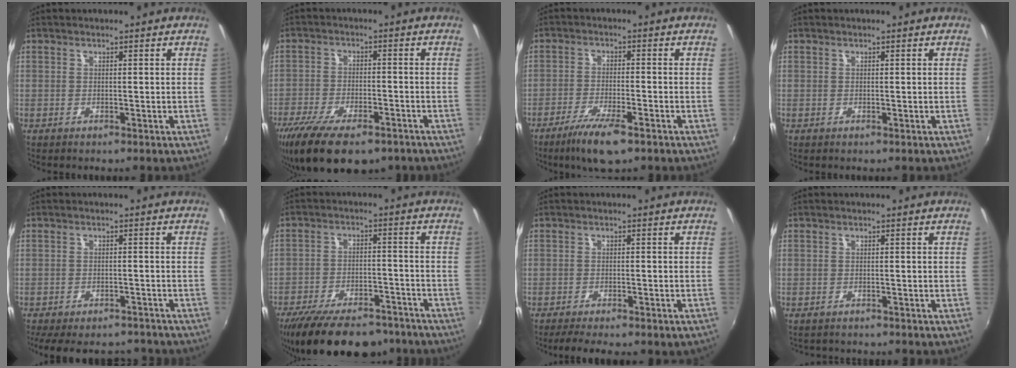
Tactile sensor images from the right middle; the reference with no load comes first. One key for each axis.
{"total": 17.1, "fx": -11.8, "fy": 6.6, "fz": 10.4, "tx": -0.217, "ty": -0.047, "tz": -0.183}
{"total": 8.3, "fx": -5.6, "fy": 1.8, "fz": 5.9, "tx": -0.136, "ty": -0.020, "tz": -0.101}
{"total": 0.0}
{"total": 14.7, "fx": -12.3, "fy": 5.4, "fz": 5.8, "tx": -0.129, "ty": -0.002, "tz": -0.160}
{"total": 21.3, "fx": -17.0, "fy": 8.0, "fz": 9.8, "tx": -0.197, "ty": -0.008, "tz": -0.240}
{"total": 6.5, "fx": -5.3, "fy": 0.8, "fz": 3.6, "tx": -0.078, "ty": -0.014, "tz": -0.078}
{"total": 2.7, "fx": -2.6, "fy": 0.6, "fz": 0.5, "tx": -0.018, "ty": -0.010, "tz": -0.038}